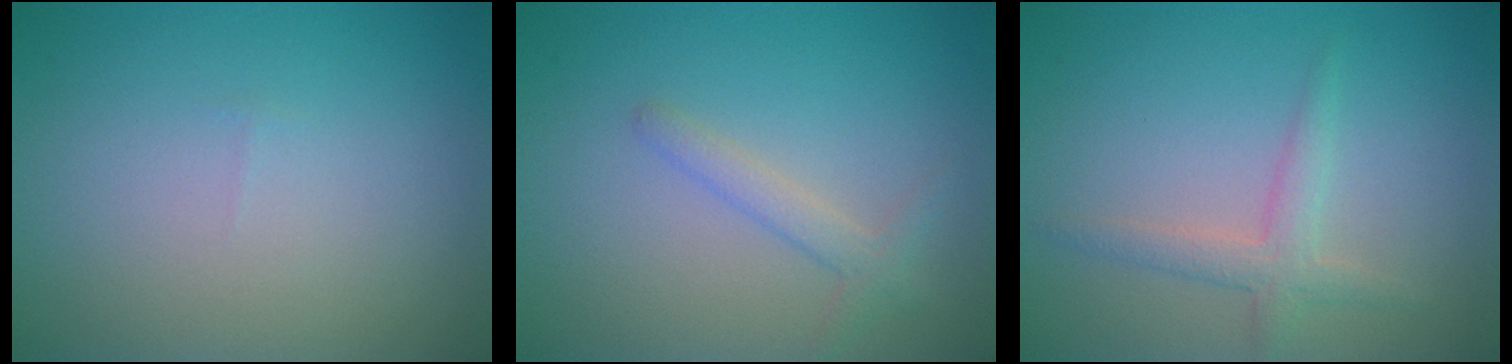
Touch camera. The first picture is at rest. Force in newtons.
{"total": 1.8, "press": 1.8, "slide": 0.1}
{"total": 2.2, "press": 2.2, "slide": 0.0}